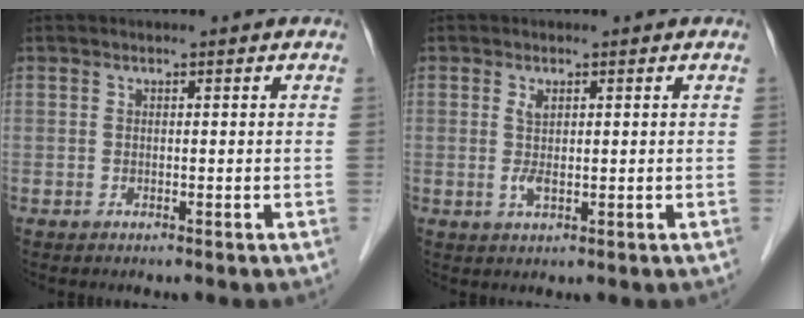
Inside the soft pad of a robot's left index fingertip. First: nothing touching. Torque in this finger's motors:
{"motor_torque": [0.30, 0.15, 0.15, 0.02]}